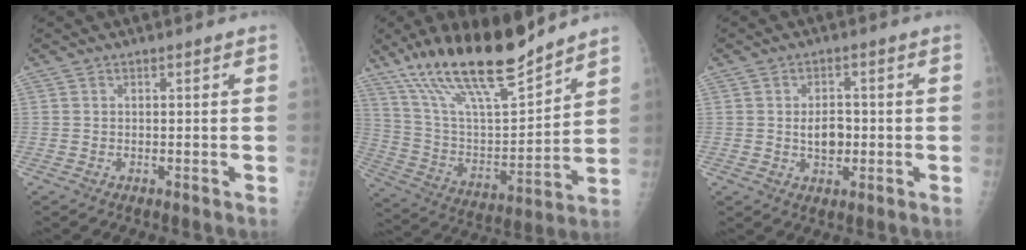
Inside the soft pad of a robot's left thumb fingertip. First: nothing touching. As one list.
[{"total": 21.8, "force": [16.6, 5.0, 13.2], "torque": [-0.209, -0.073, 0.306]}, {"total": 4.7, "force": [-0.4, 3.2, 3.5], "torque": [-0.040, 0.002, -0.003]}]